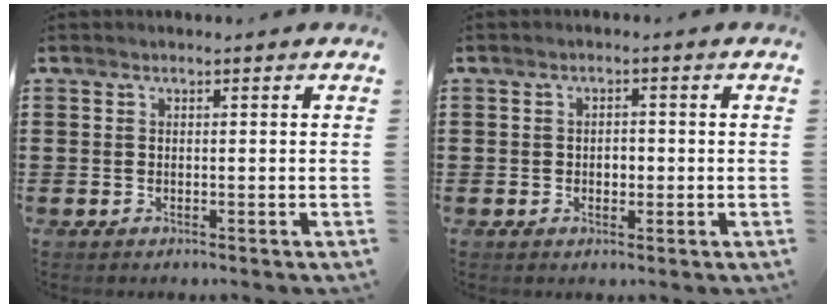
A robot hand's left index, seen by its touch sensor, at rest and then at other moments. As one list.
[{"total": 1.5, "force": [-0.2, 1.0, 1.2], "torque": [-0.023, 0.005, -0.005]}]